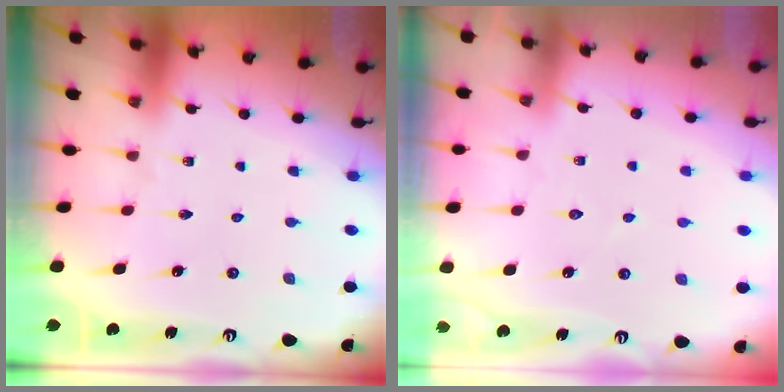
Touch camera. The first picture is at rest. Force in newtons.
{"total": 3.0, "press": 3.0, "slide": 0.3}